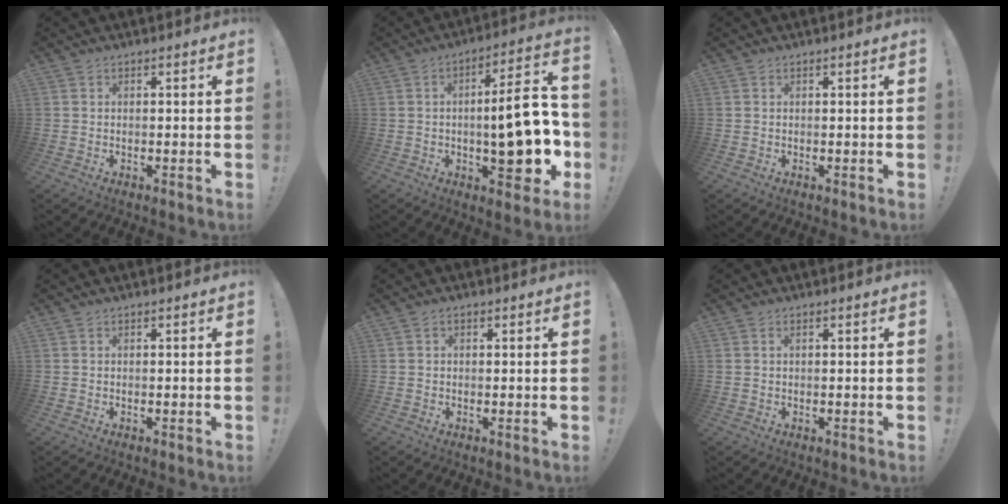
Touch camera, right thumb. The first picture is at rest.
{"total": 18.3, "force": [-2.6, 6.0, 17.1], "torque": [-0.220, 0.001, -0.041]}
{"total": 0.0}
{"total": 0.0}
{"total": 0.8, "force": [0.0, 0.7, 0.5], "torque": [-0.006, 0.002, -0.001]}
{"total": 0.7, "force": [0.4, 0.3, 0.5], "torque": [-0.014, 0.002, 0.008]}